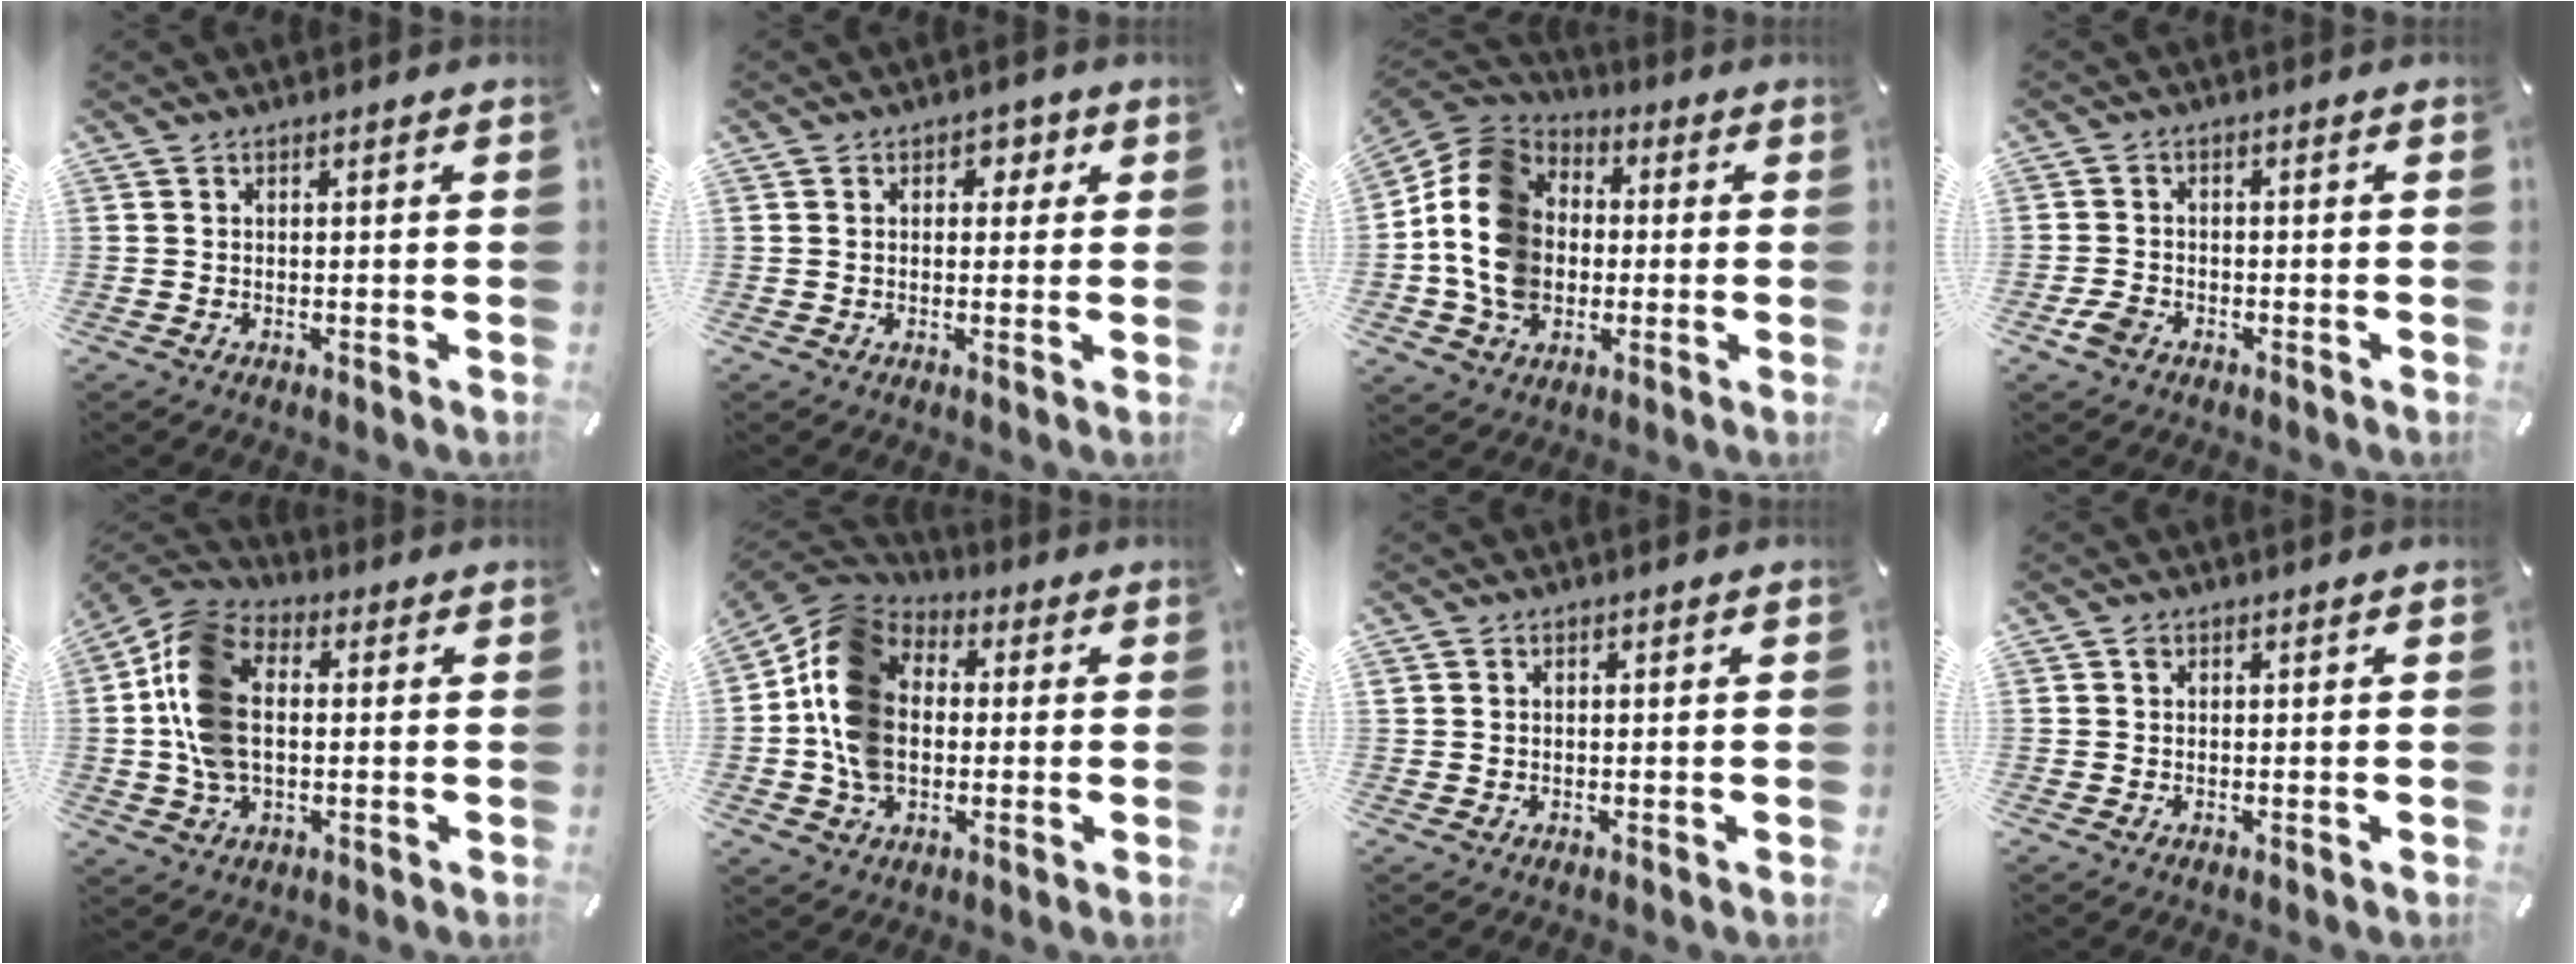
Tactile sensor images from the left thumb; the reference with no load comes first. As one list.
[{"total": 3.5, "force": [0.5, 2.7, 2.2], "torque": [-0.014, -0.004, -0.002]}, {"total": 16.4, "force": [-2.3, 13.9, 8.4], "torque": [-0.192, 0.031, -0.042]}, {"total": 3.6, "force": [-2.0, 2.4, 1.7], "torque": [-0.047, 0.002, -0.042]}, {"total": 14.5, "force": [-0.1, 10.1, 10.4], "torque": [-0.234, 0.015, 0.000]}, {"total": 14.1, "force": [-1.1, 11.5, 8.0], "torque": [-0.182, 0.023, -0.020]}, {"total": 0.9, "force": [0.2, 0.8, 0.2], "torque": [-0.004, 0.005, 0.003]}, {"total": 0.8, "force": [0.3, 0.7, 0.3], "torque": [-0.005, 0.003, 0.005]}]